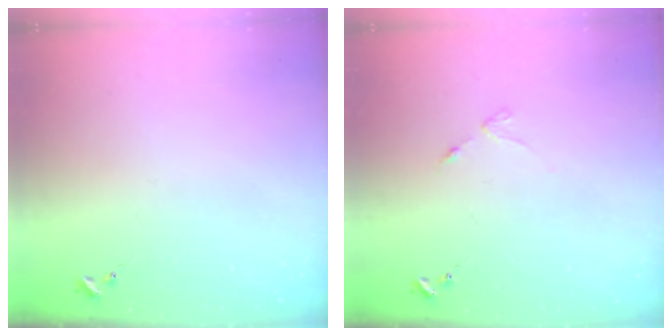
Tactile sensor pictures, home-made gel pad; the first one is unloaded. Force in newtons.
{"total": 2.5, "press": 2.4, "slide": 0.4}